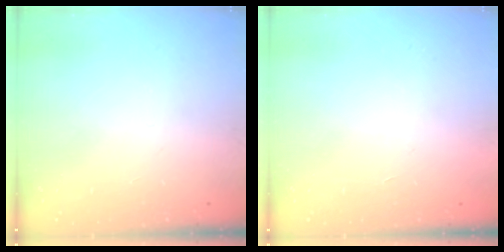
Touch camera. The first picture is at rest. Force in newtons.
{"total": 1.7, "press": 1.7, "slide": 0.1}